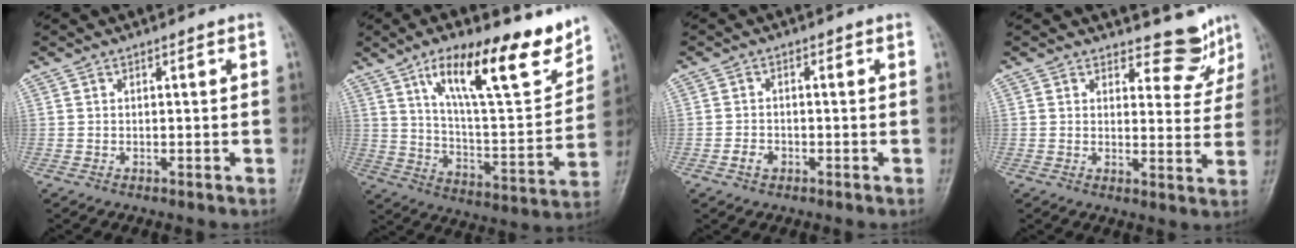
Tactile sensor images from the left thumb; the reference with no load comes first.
{"total": 20.1, "force": [12.8, 6.0, 14.2], "torque": [-0.182, -0.065, 0.214]}
{"total": 2.3, "force": [-1.1, 1.7, 1.1], "torque": [-0.014, 0.008, -0.020]}
{"total": 6.7, "force": [6.1, 2.7, 0.5], "torque": [0.022, -0.057, 0.069]}